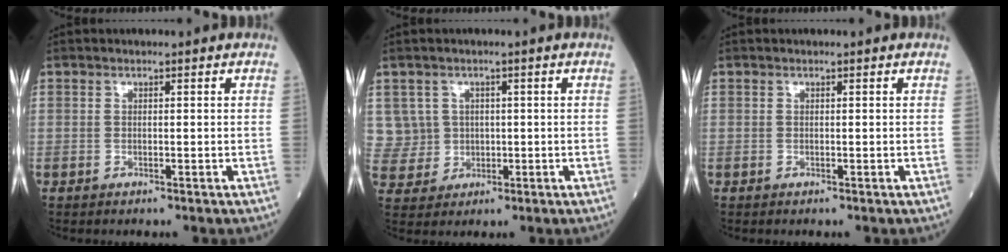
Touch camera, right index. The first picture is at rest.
{"total": 5.8, "force": [1.3, 5.7, 0.1], "torque": [-0.004, 0.021, 0.036]}
{"total": 0.0}